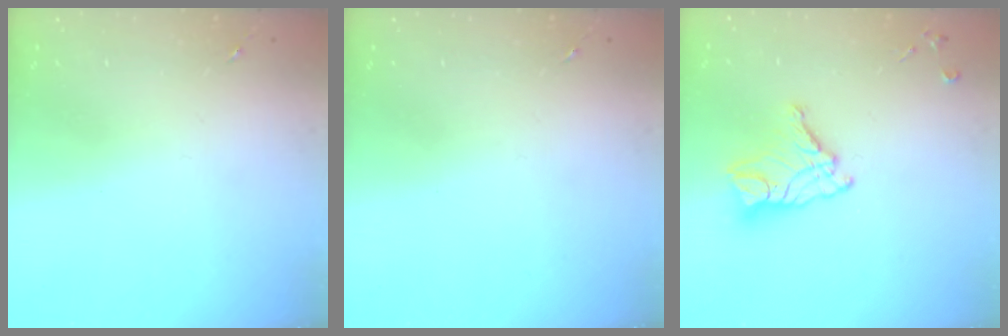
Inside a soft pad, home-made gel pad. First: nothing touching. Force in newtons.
{"total": 0.0}
{"total": 12.7, "press": 12.6, "slide": 1.1}